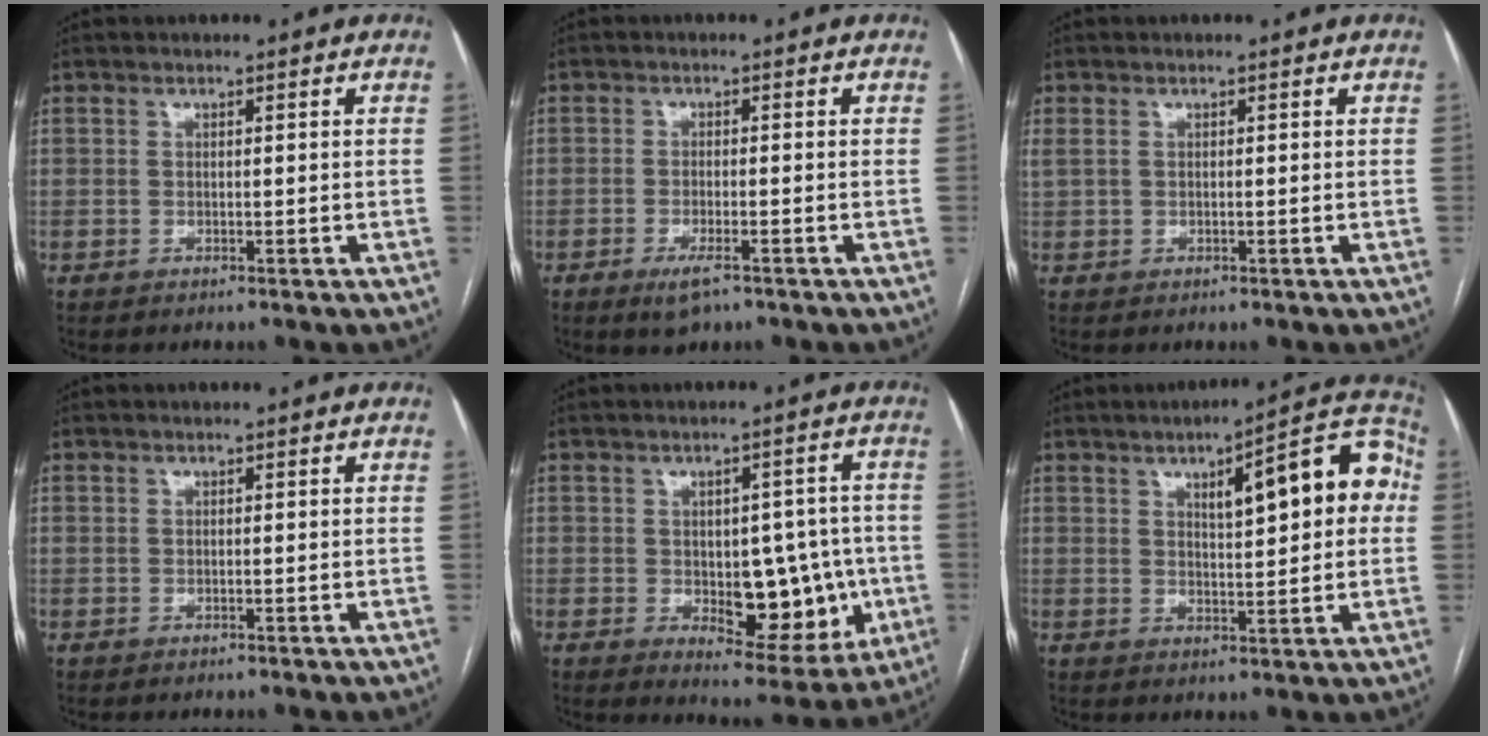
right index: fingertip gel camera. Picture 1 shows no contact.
{"total": 3.7, "force": [-2.3, 1.1, 2.7], "torque": [-0.051, -0.004, -0.035]}
{"total": 1.1, "force": [0.4, 0.6, 0.8], "torque": [-0.032, 0.014, 0.017]}
{"total": 0.0}
{"total": 11.7, "force": [-1.9, 6.0, 9.9], "torque": [-0.111, 0.012, -0.008]}
{"total": 13.4, "force": [3.3, 3.4, 12.5], "torque": [-0.159, 0.036, 0.040]}